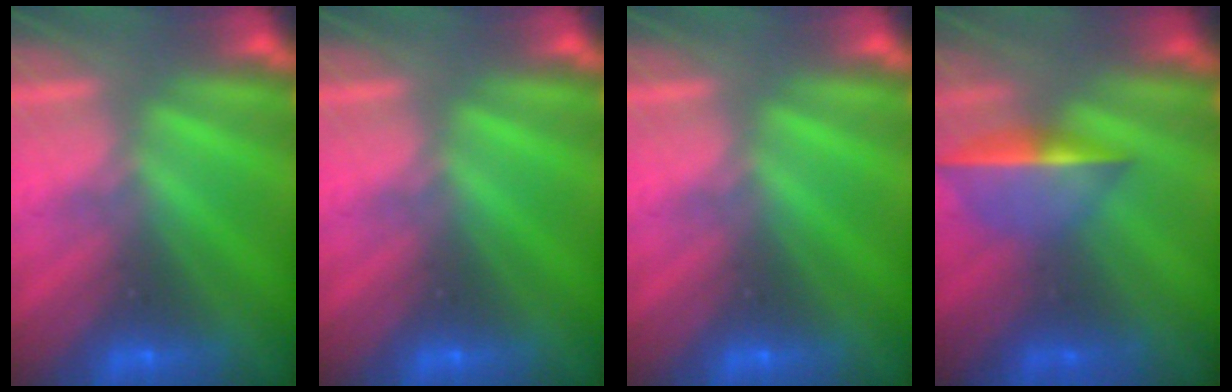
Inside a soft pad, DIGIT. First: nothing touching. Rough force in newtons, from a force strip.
{"total": 0.0}
{"total": 0.0}
{"total": 1.6}